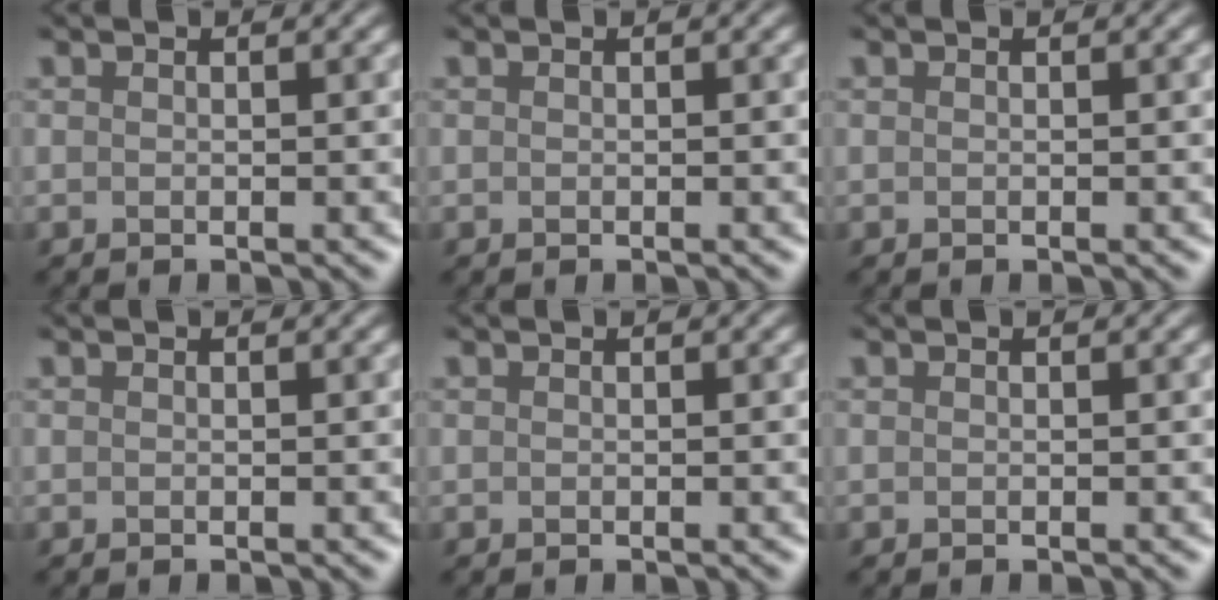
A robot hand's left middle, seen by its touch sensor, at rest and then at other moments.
{"total": 0.0}
{"total": 0.0}
{"total": 0.0}
{"total": 0.0}
{"total": 0.0}